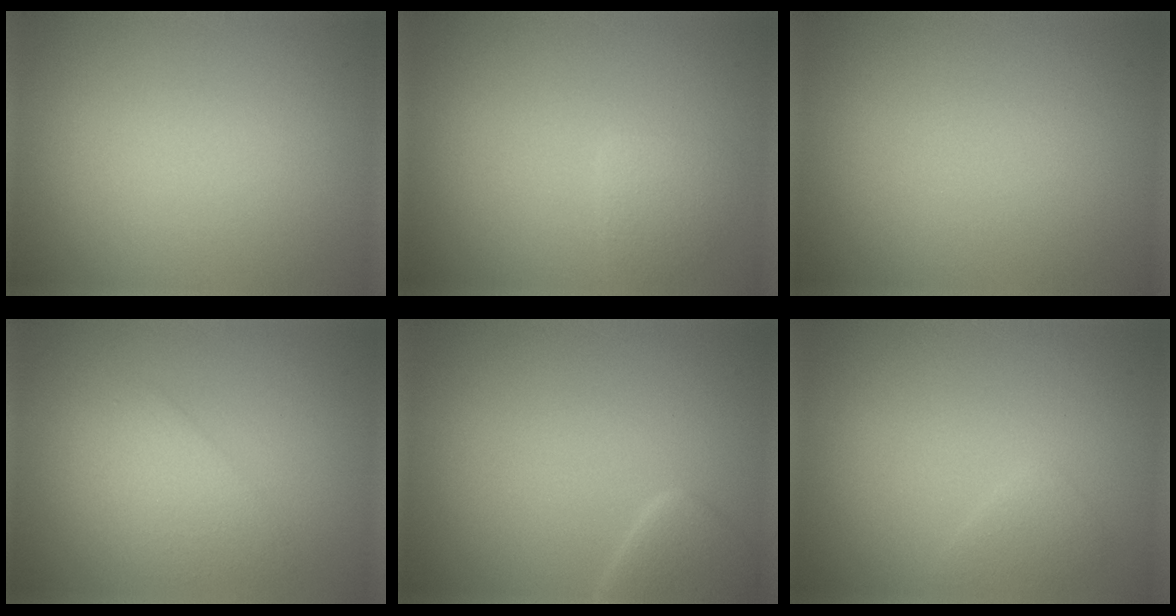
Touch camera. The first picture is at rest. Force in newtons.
{"total": 1.6, "press": 1.6, "slide": 0.1}
{"total": 0.0}
{"total": 2.4, "press": 2.4, "slide": 0.1}
{"total": 2.3, "press": 2.3, "slide": 0.2}
{"total": 1.2, "press": 1.2, "slide": 0.1}